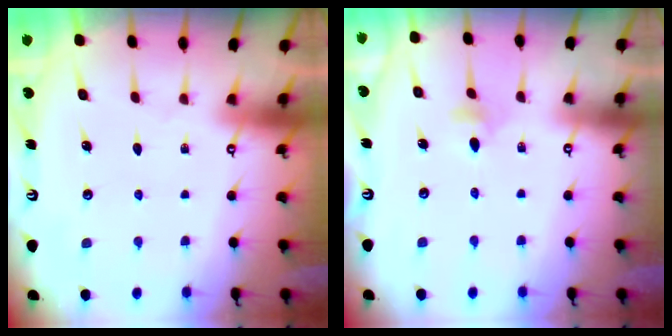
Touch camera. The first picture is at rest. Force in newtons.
{"total": 4.0, "press": 3.8, "slide": 1.2}